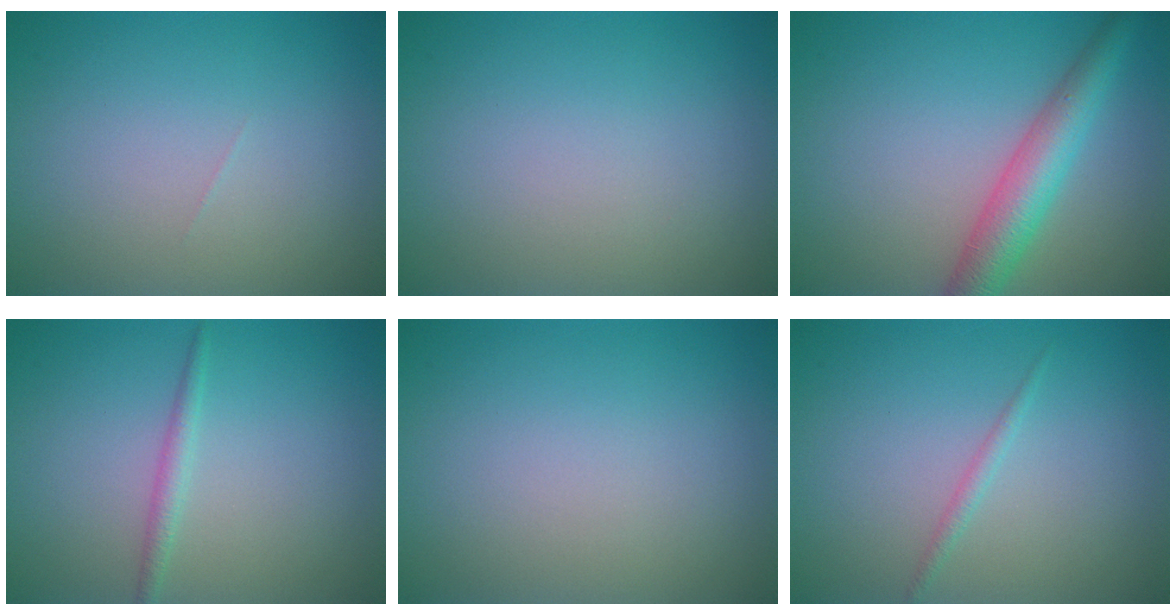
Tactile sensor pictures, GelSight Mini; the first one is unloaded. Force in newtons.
{"total": 0.0}
{"total": 4.9, "press": 4.9, "slide": 0.1}
{"total": 1.3, "press": 1.3, "slide": 0.1}
{"total": 0.0}
{"total": 0.9, "press": 0.9, "slide": 0.1}